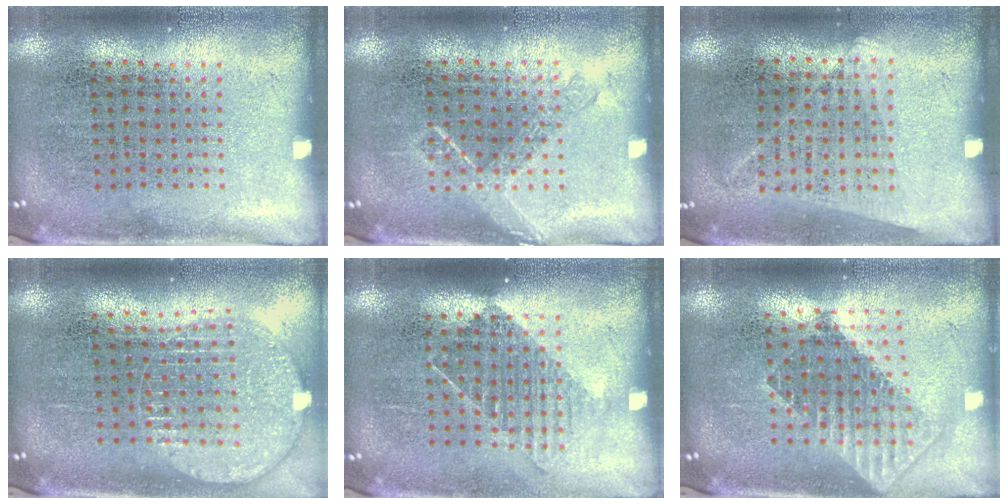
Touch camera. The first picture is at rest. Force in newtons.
{"total": 1.1, "press": 1.1, "slide": 0.2}
{"total": 1.2, "press": 1.1, "slide": 0.6}
{"total": 1.5, "press": 1.4, "slide": 0.6}
{"total": 1.2, "press": 1.0, "slide": 0.7}
{"total": 1.8, "press": 1.5, "slide": 1.0}